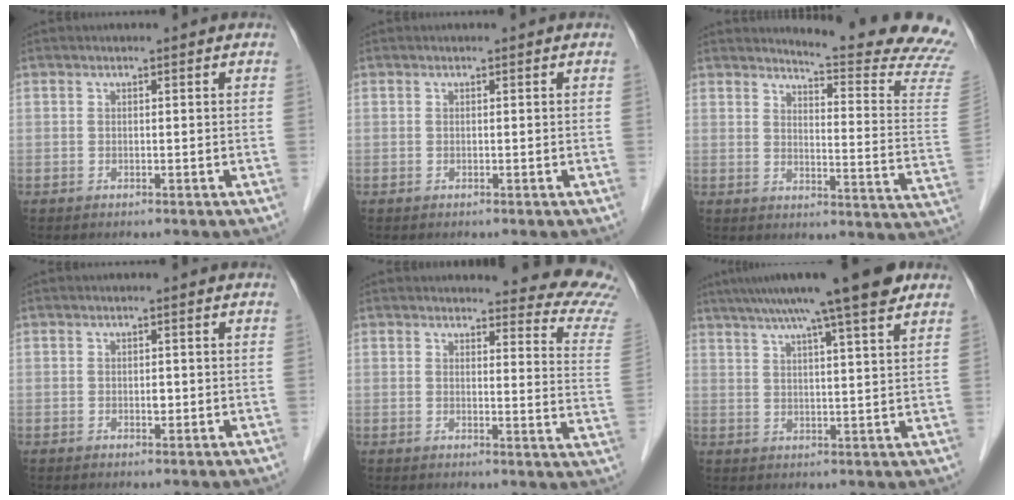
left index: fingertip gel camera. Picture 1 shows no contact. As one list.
[{"total": 0.0}, {"total": 17.1, "force": [16.3, -1.4, 4.9], "torque": [-0.070, -0.150, 0.173]}, {"total": 0.9, "force": [-0.1, 0.5, 0.7], "torque": [-0.011, 0.002, 0.000]}, {"total": 13.5, "force": [13.1, 1.1, 3.0], "torque": [-0.005, -0.111, 0.105]}, {"total": 14.3, "force": [10.5, 0.0, 9.6], "torque": [-0.151, 0.031, 0.145]}]